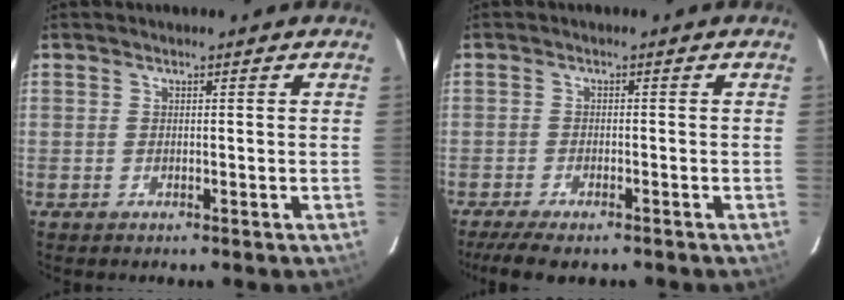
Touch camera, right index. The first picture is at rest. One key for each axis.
{"total": 7.7, "fx": -6.1, "fy": 1.9, "fz": 4.2, "tx": -0.103, "ty": -0.027, "tz": -0.103}